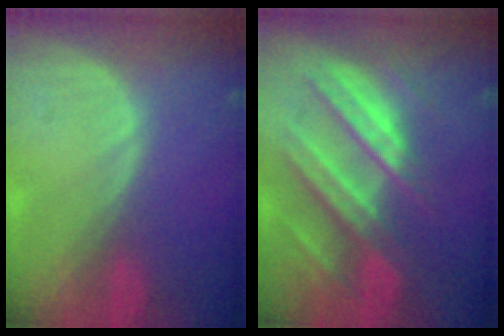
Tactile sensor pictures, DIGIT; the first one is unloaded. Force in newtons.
{"total": 10.4, "press": 9.1, "slide": 5.0}